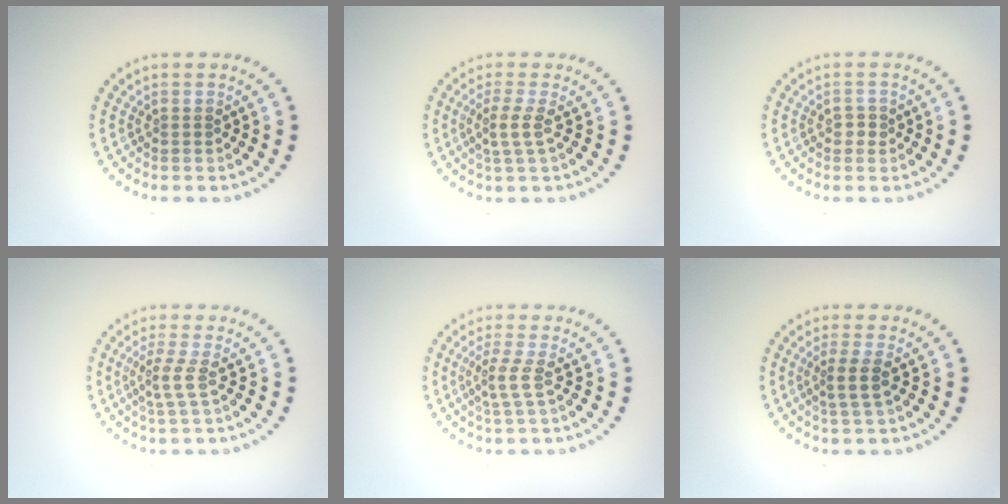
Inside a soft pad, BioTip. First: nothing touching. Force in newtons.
{"total": 2.1, "press": 1.6, "slide": 1.3}
{"total": 1.1, "press": 1.0, "slide": 0.4}
{"total": 2.1, "press": 1.4, "slide": 1.6}
{"total": 2.1, "press": 1.4, "slide": 1.6}
{"total": 2.3, "press": 1.9, "slide": 1.3}